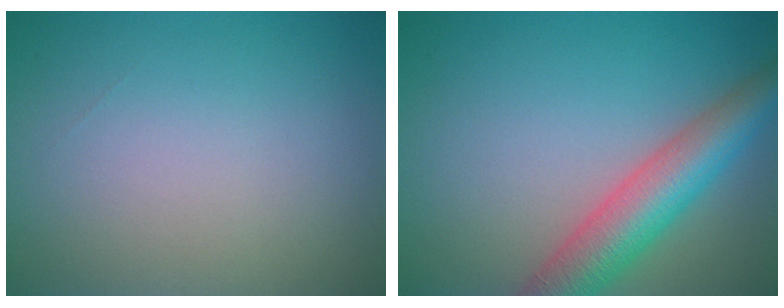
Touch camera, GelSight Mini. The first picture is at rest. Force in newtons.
{"total": 6.6, "press": 6.6, "slide": 0.3}